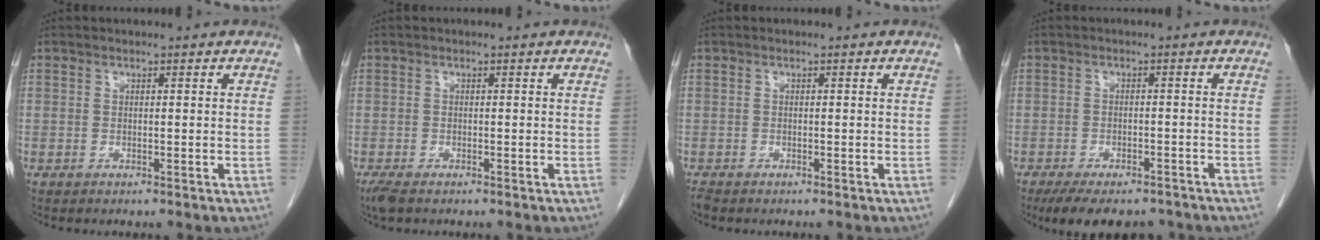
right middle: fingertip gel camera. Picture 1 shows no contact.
{"total": 2.7, "force": [-2.0, 1.0, 1.7], "torque": [-0.039, -0.010, -0.033]}
{"total": 1.1, "force": [-1.0, 0.4, 0.4], "torque": [-0.015, -0.004, -0.018]}
{"total": 10.5, "force": [-8.6, 3.9, 4.8], "torque": [-0.077, -0.007, -0.119]}